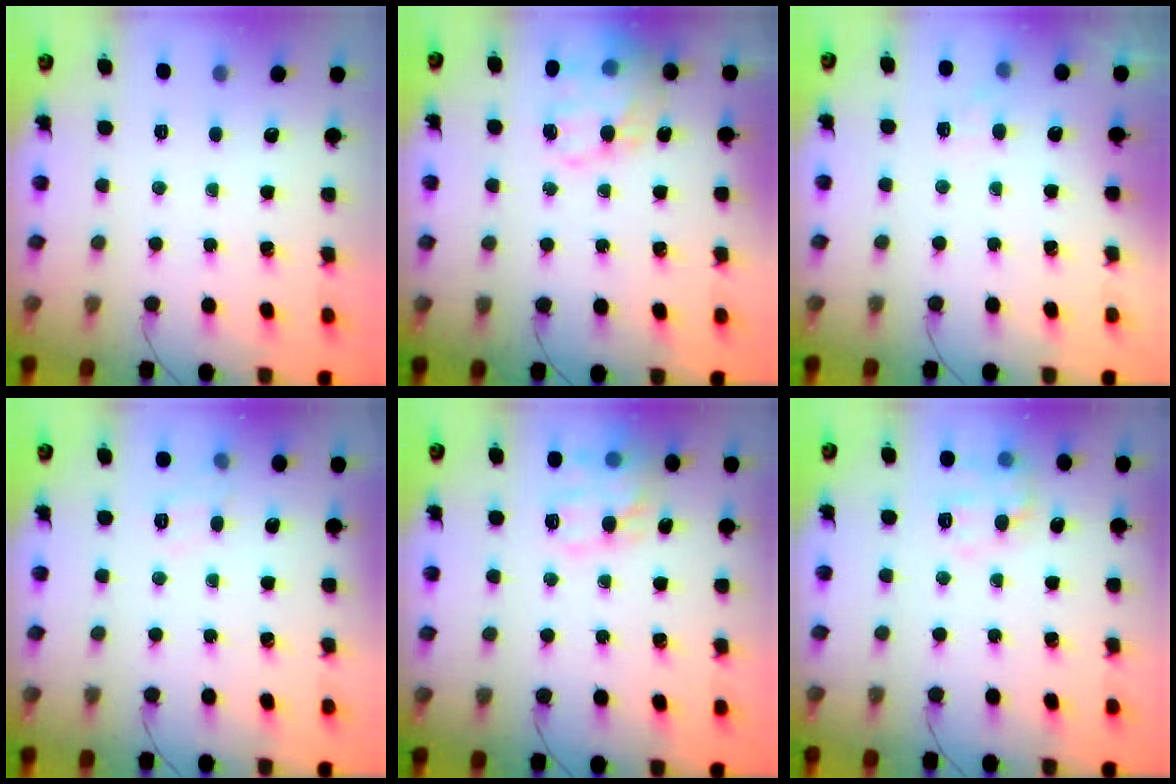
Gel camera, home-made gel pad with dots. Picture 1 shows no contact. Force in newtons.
{"total": 19.4, "press": 19.1, "slide": 3.4}
{"total": 4.8, "press": 4.6, "slide": 1.4}
{"total": 7.8, "press": 7.7, "slide": 1.3}
{"total": 14.1, "press": 14.1, "slide": 0.7}
{"total": 8.9, "press": 8.9, "slide": 0.4}